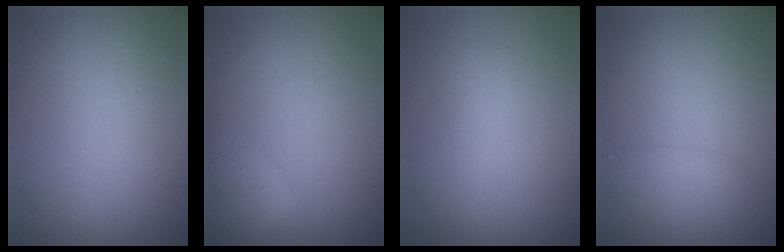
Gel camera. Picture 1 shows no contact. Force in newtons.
{"total": 3.4, "press": 3.4, "slide": 0.2}
{"total": 1.4, "press": 1.4, "slide": 0.1}
{"total": 1.4, "press": 1.4, "slide": 0.1}